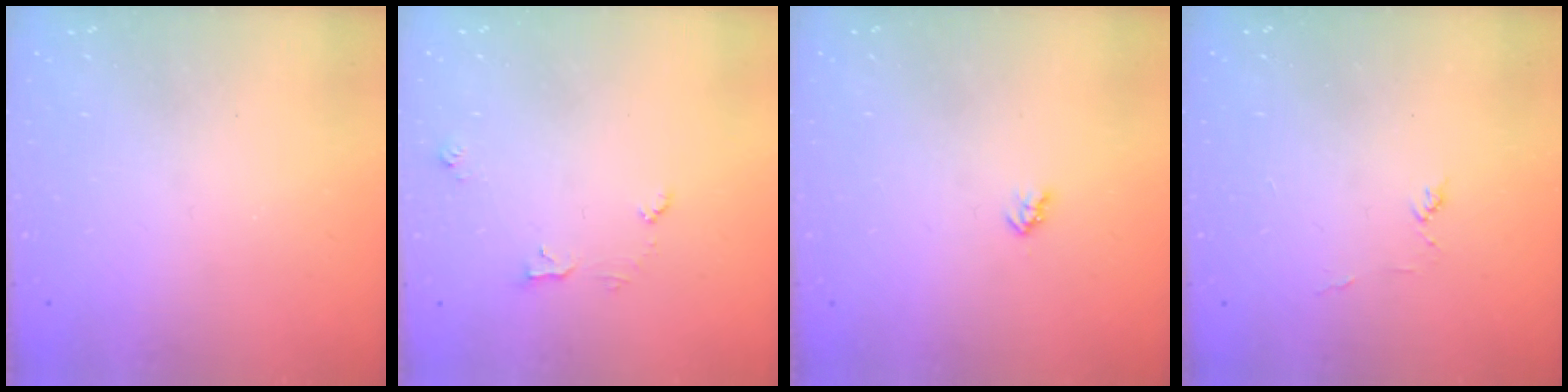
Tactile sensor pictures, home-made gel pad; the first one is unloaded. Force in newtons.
{"total": 4.7, "press": 4.7, "slide": 0.5}
{"total": 2.2, "press": 2.1, "slide": 0.4}
{"total": 2.6, "press": 2.6, "slide": 0.3}